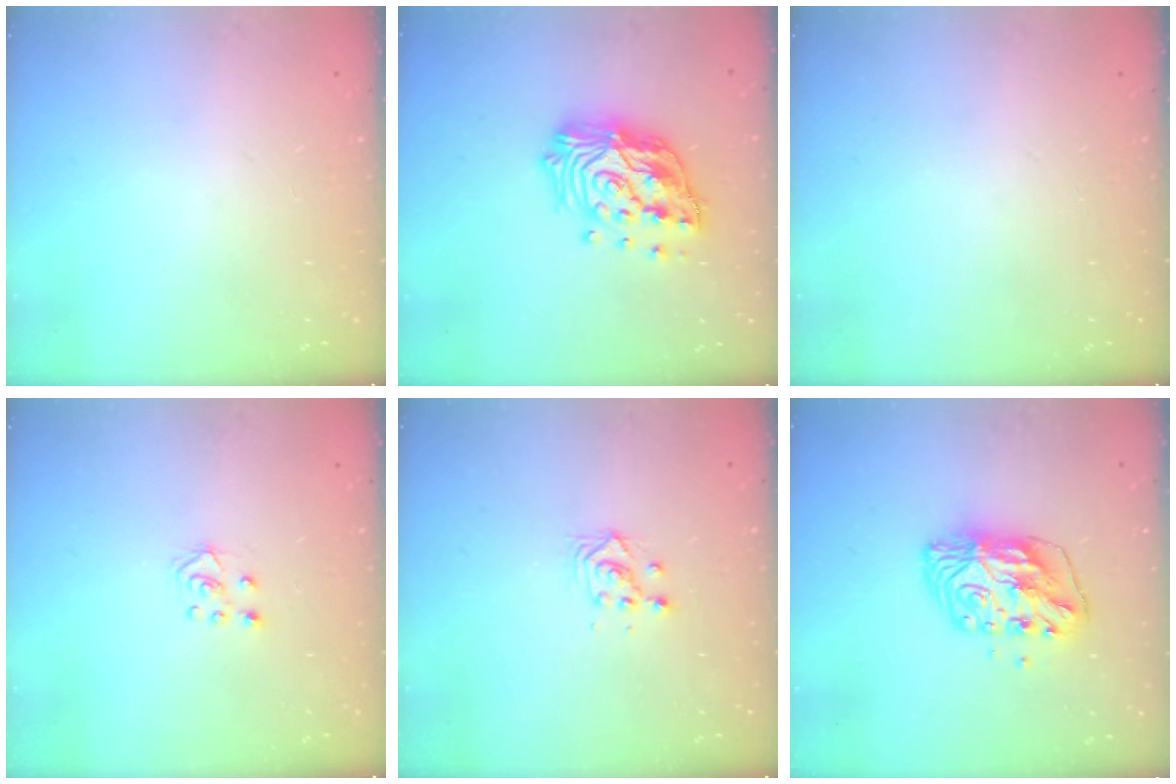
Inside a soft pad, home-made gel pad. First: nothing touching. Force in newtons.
{"total": 19.2, "press": 19.1, "slide": 1.9}
{"total": 0.0}
{"total": 4.2, "press": 4.2, "slide": 0.3}
{"total": 2.8, "press": 2.8, "slide": 0.1}
{"total": 11.3, "press": 11.2, "slide": 1.6}